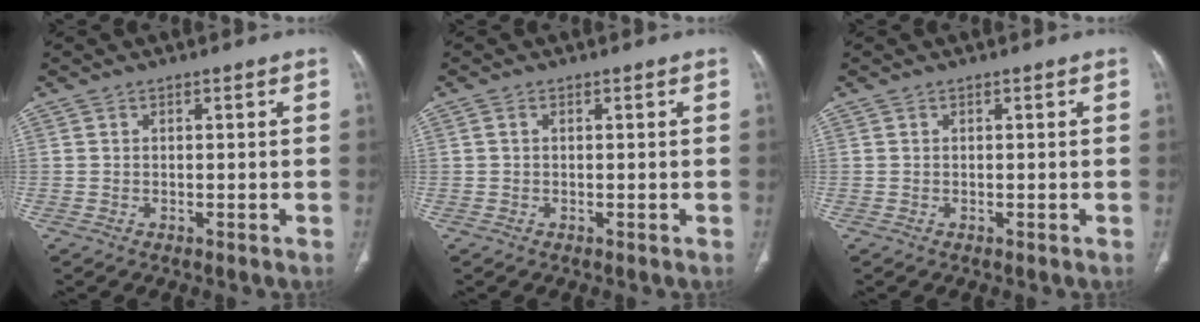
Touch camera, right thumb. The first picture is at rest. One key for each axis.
{"total": 0.6, "fx": 0.1, "fy": 0.4, "fz": 0.4, "tx": -0.011, "ty": 0.002, "tz": 0.000}
{"total": 0.0}